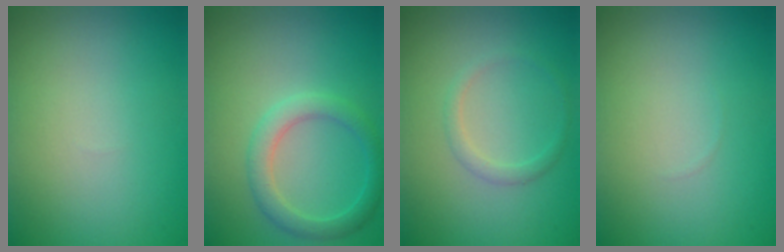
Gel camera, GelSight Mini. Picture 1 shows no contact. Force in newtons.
{"total": 2.8, "press": 2.8, "slide": 0.1}
{"total": 1.2, "press": 1.2, "slide": 0.1}
{"total": 0.0}